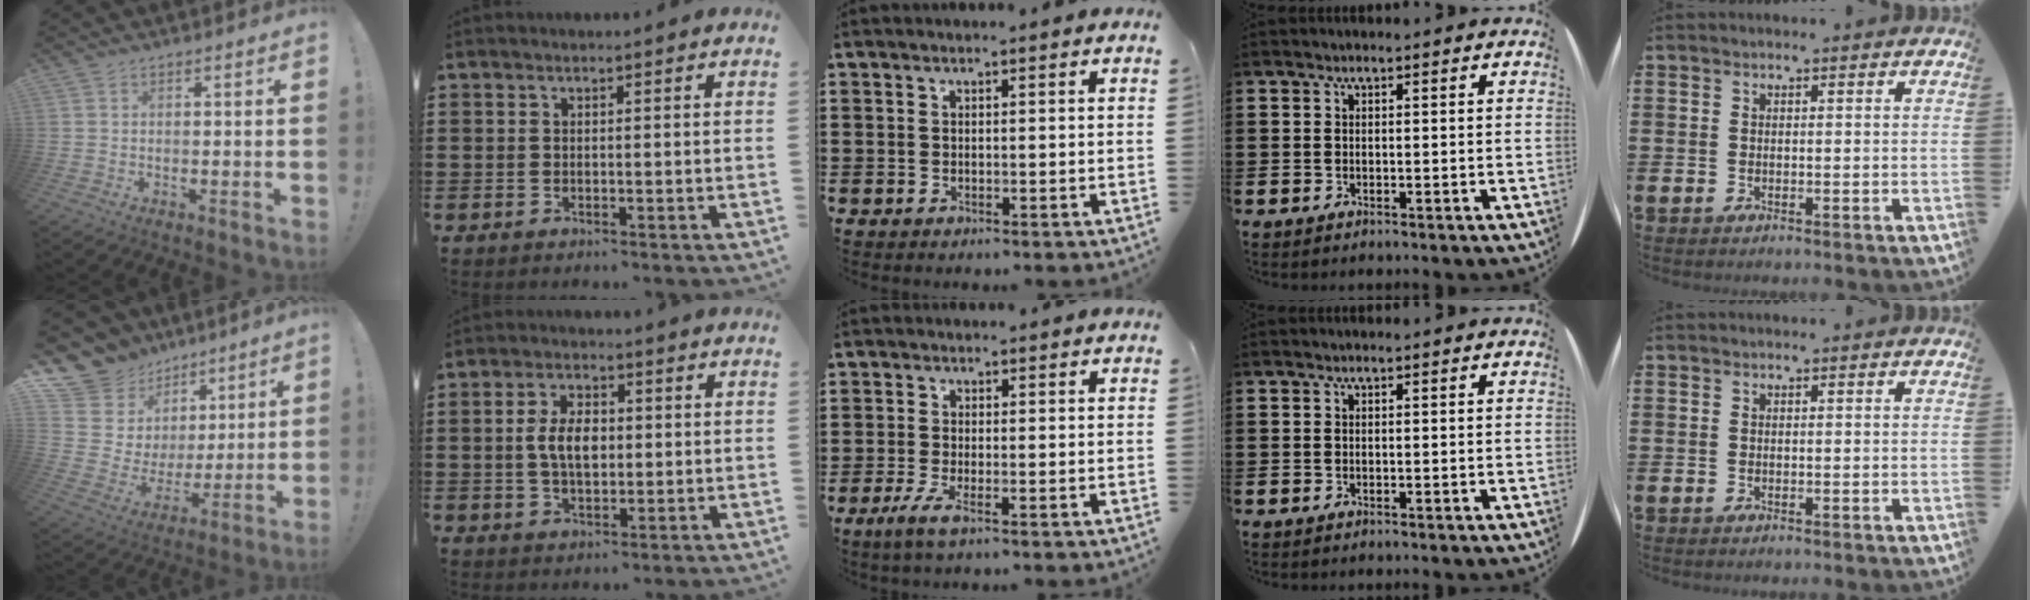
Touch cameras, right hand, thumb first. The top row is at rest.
{"thumb": {"total": 12.6, "force": [9.0, 8.6, 1.8], "torque": [-0.046, -0.079, 0.191]}, "index": {"total": 5.9, "force": [0.2, 3.3, 4.8], "torque": [-0.104, 0.003, -0.004]}, "middle": {"total": 2.8, "force": [-1.4, 0.8, 2.3], "torque": [-0.052, -0.002, -0.030]}}